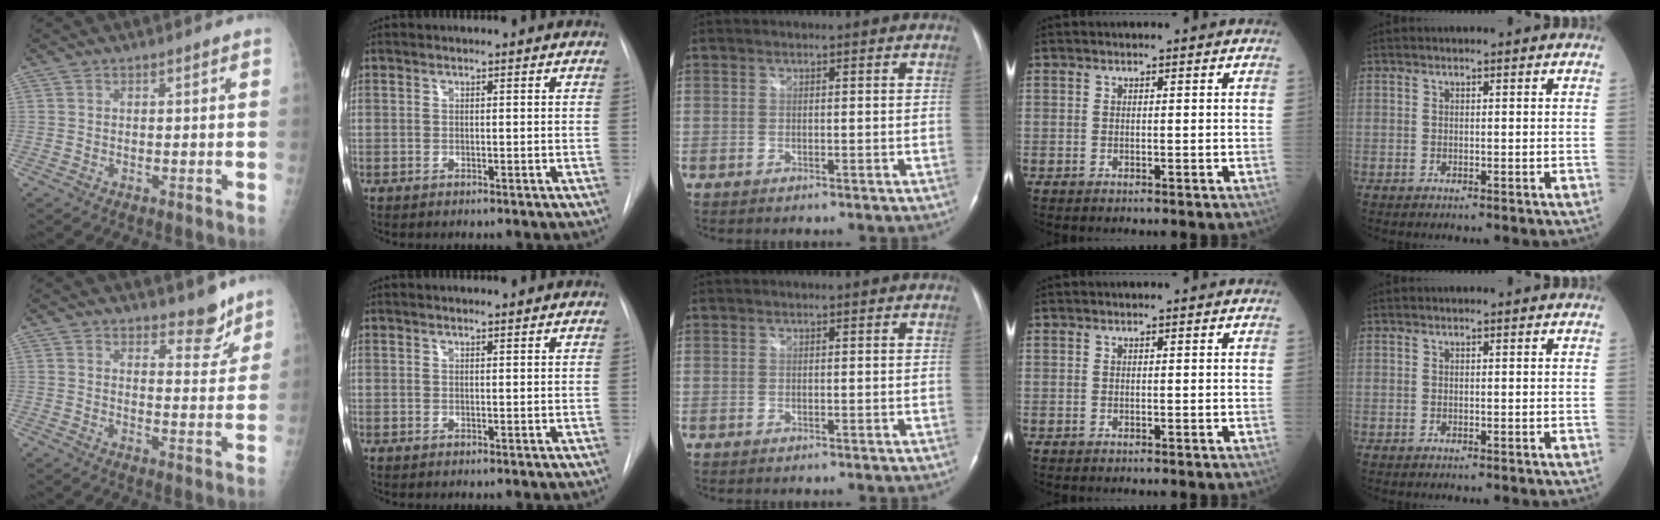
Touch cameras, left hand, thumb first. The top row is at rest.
{"thumb": {"total": 5.8, "force": [4.8, 2.2, 2.2], "torque": [-0.002, -0.040, 0.071]}, "index": {"total": 0.9, "force": [0.8, -0.1, 0.2], "torque": [-0.006, 0.004, 0.016]}}